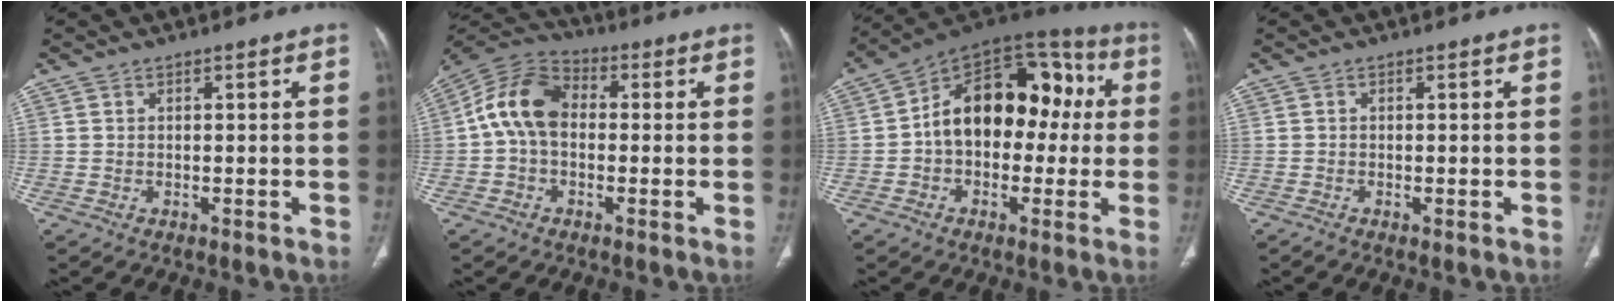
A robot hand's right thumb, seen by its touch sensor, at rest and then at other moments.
{"total": 11.6, "force": [0.2, 8.2, 8.1], "torque": [-0.145, 0.032, -0.011]}
{"total": 19.7, "force": [1.0, 13.0, 14.7], "torque": [-0.177, 0.055, 0.005]}
{"total": 0.8, "force": [-0.4, 0.2, 0.7], "torque": [-0.017, -0.003, -0.010]}